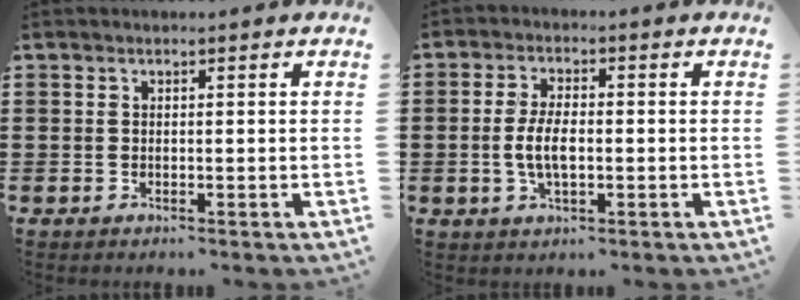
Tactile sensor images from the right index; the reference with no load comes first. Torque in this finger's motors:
{"motor_torque": [1.46, 0.68, 0.62, 0.21]}